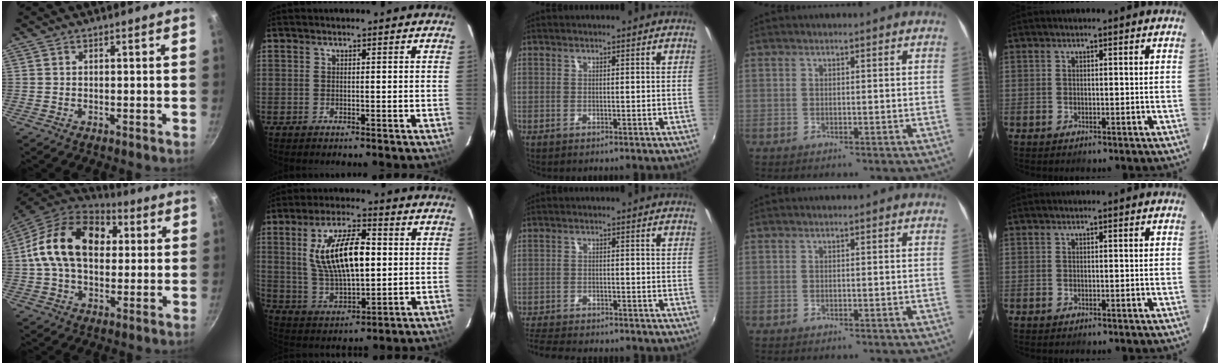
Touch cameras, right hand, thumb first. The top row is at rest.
{"thumb": {"total": 20.5, "force": [3.4, 14.0, 14.6], "torque": [-0.227, 0.027, 0.041]}, "index": {"total": 15.1, "force": [2.5, 6.1, 13.6], "torque": [-0.253, 0.007, 0.055]}, "middle": {"total": 9.4, "force": [-8.6, 1.9, 3.4], "torque": [-0.094, -0.017, -0.139]}}